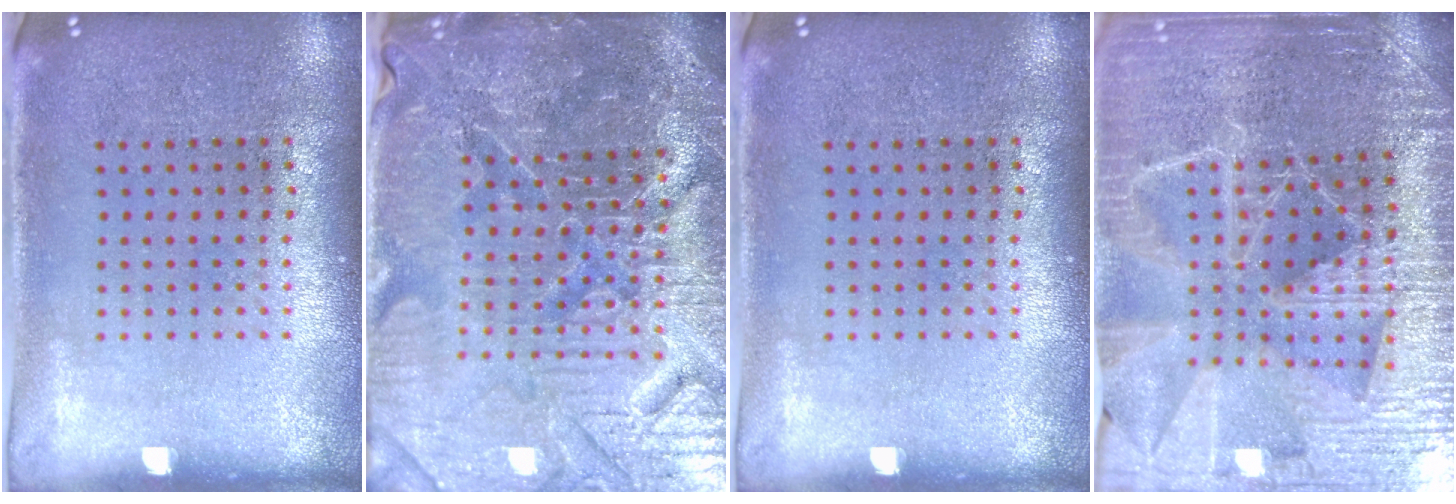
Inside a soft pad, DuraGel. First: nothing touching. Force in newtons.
{"total": 6.1, "press": 5.6, "slide": 2.4}
{"total": 0.0}
{"total": 4.9, "press": 4.5, "slide": 1.8}